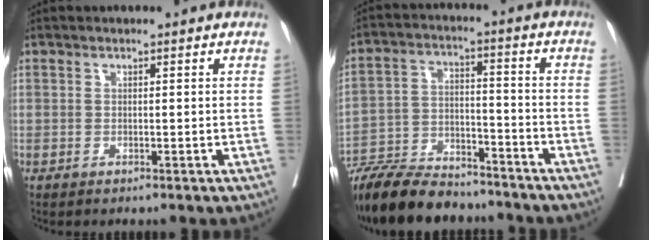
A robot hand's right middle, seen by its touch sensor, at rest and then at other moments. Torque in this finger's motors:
{"motor_torque": [1.22, -0.92, 0.14, 0.06]}